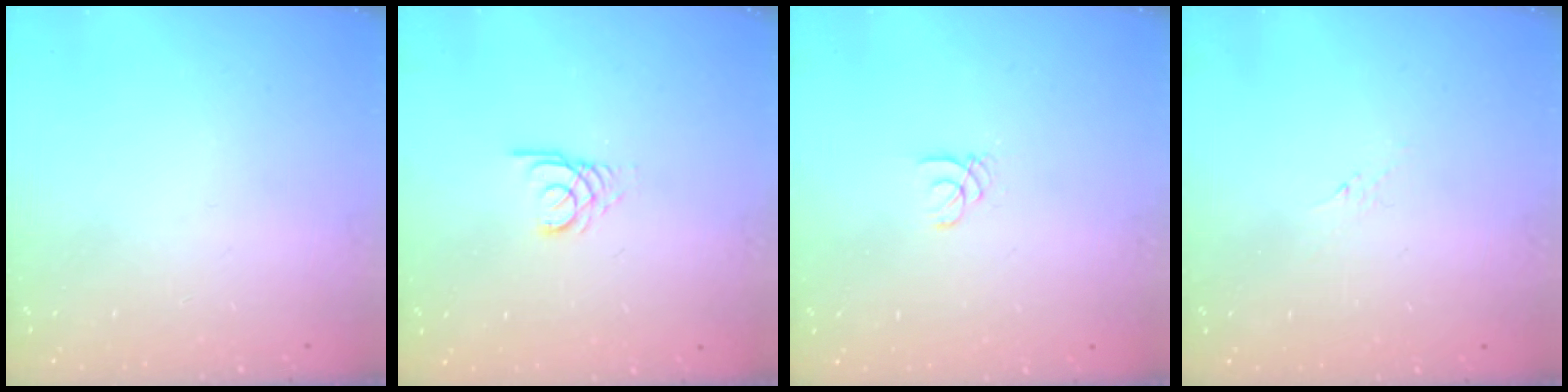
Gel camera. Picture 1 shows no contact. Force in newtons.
{"total": 2.7, "press": 2.7, "slide": 0.3}
{"total": 1.4, "press": 1.4, "slide": 0.1}
{"total": 2.8, "press": 2.7, "slide": 0.6}